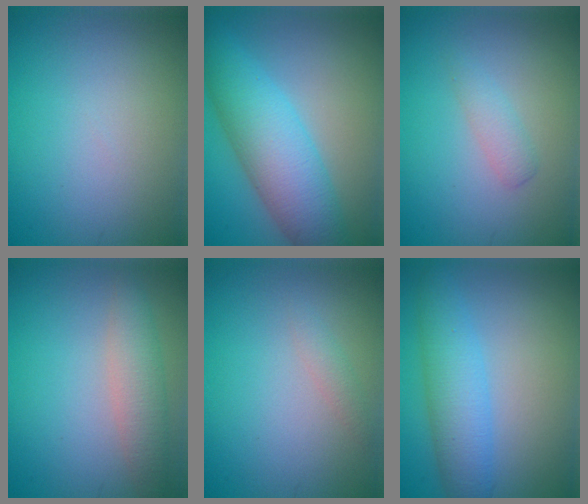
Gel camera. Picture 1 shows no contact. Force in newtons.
{"total": 7.7, "press": 7.7, "slide": 0.1}
{"total": 1.5, "press": 1.5, "slide": 0.1}
{"total": 3.2, "press": 3.2, "slide": 0.0}
{"total": 1.1, "press": 1.1, "slide": 0.0}
{"total": 4.5, "press": 4.5, "slide": 0.1}